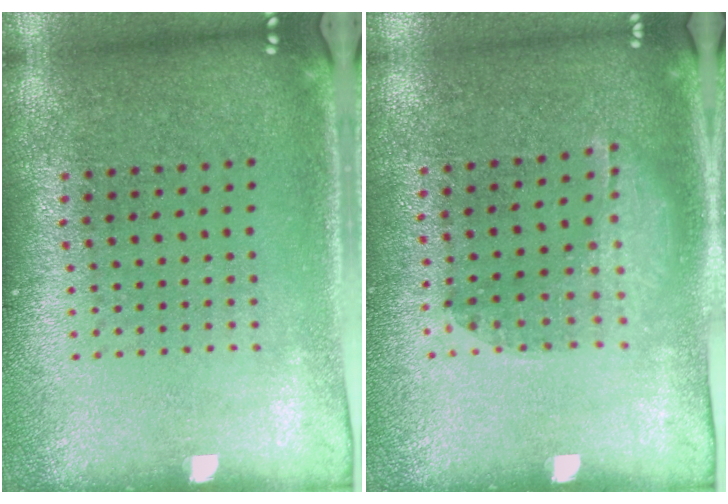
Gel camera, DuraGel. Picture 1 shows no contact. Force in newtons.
{"total": 1.2, "press": 0.9, "slide": 0.9}